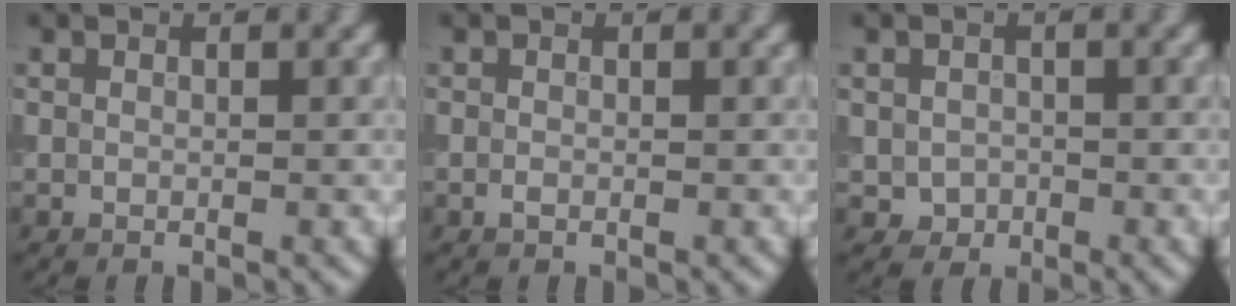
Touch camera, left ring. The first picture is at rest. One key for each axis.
{"total": 0.6, "fx": -0.3, "fy": 0.2, "fz": 0.4, "tx": -0.011, "ty": 0.000, "tz": -0.006}
{"total": 1.5, "fx": -0.5, "fy": 1.4, "fz": 0.4, "tx": -0.005, "ty": -0.003, "tz": -0.009}